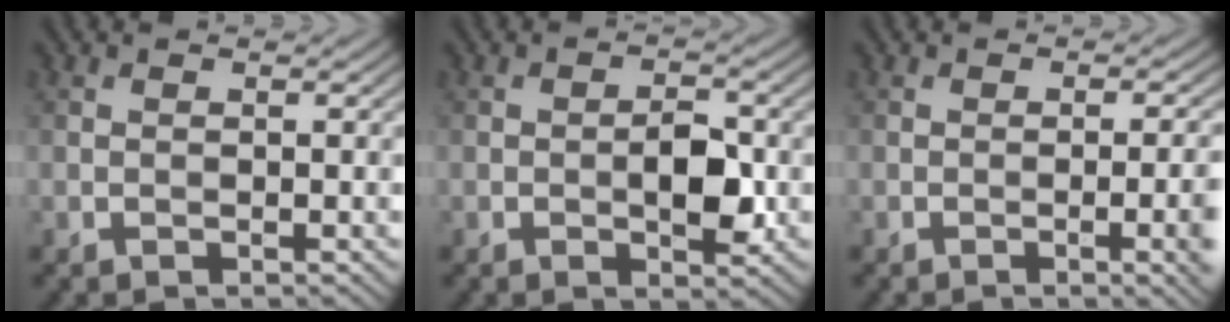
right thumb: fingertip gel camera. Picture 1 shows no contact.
{"total": 4.1, "force": [-0.7, 1.9, 3.6], "torque": [-0.055, 0.002, -0.013]}
{"total": 4.6, "force": [-1.0, 1.0, 4.4], "torque": [-0.062, 0.001, -0.013]}